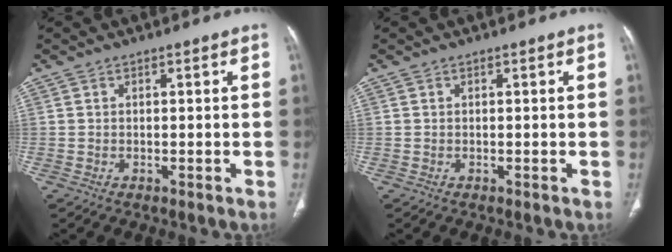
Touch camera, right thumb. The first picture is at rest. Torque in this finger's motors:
{"motor_torque": [0.00, 0.00, -0.06, 0.04, 0.02]}